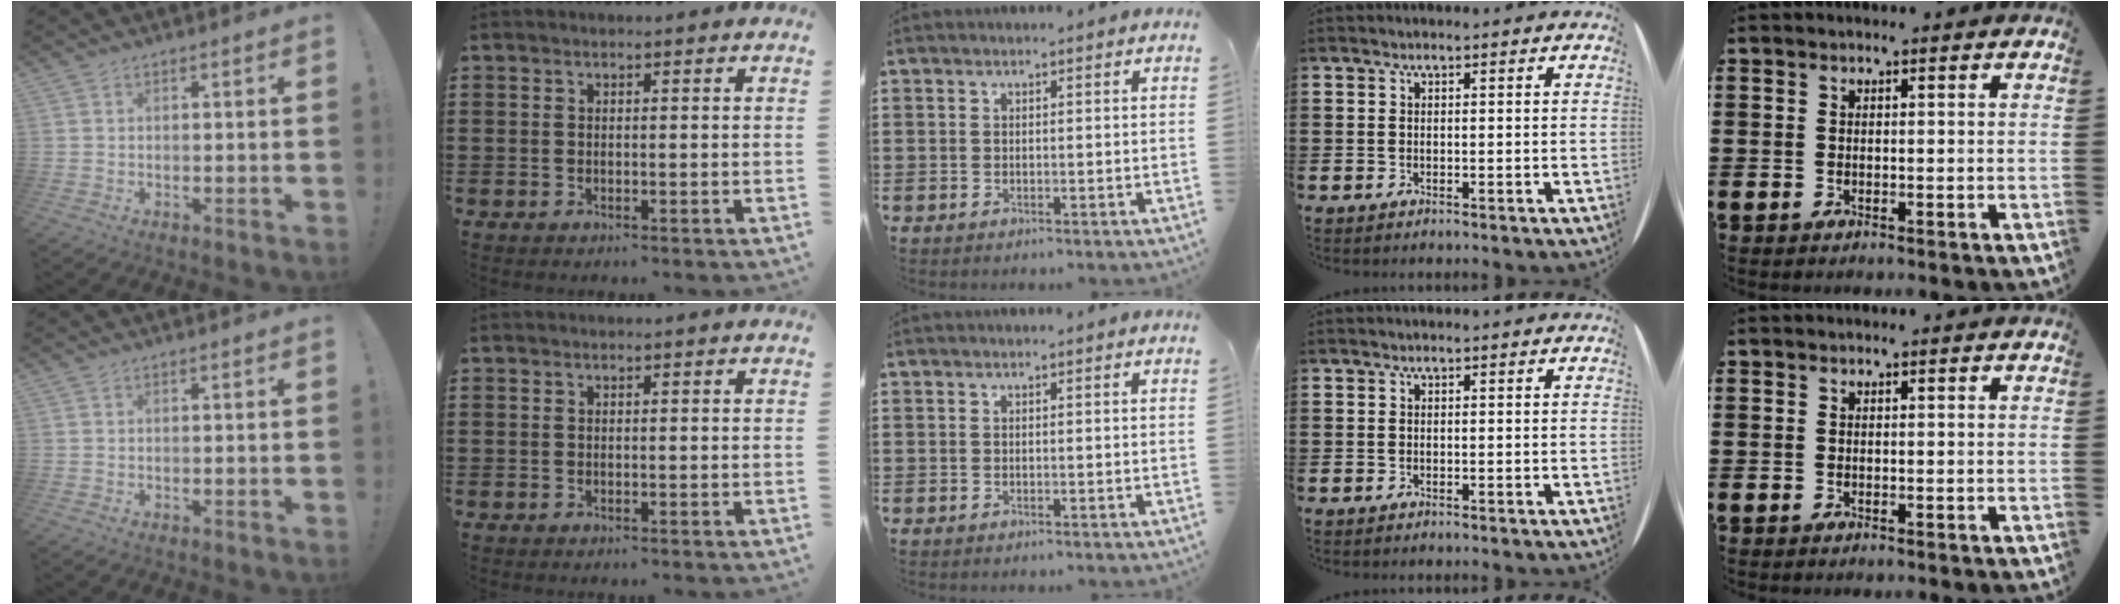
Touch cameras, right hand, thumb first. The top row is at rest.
{}